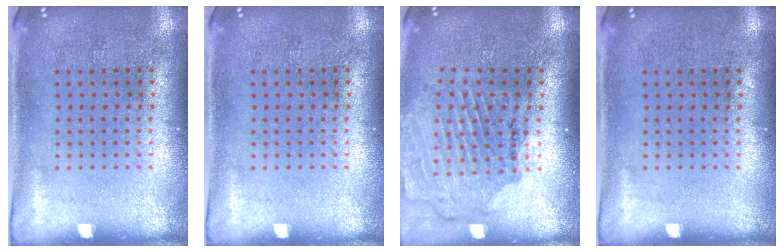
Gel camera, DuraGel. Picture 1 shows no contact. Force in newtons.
{"total": 0.0}
{"total": 1.6, "press": 1.6, "slide": 0.1}
{"total": 0.0}